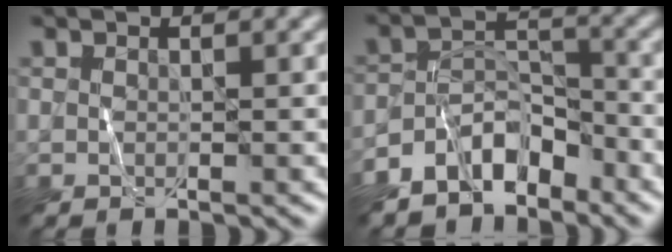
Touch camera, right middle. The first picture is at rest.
{"total": 5.6, "force": [-4.4, 2.8, 2.1], "torque": [-0.027, 0.005, -0.084]}